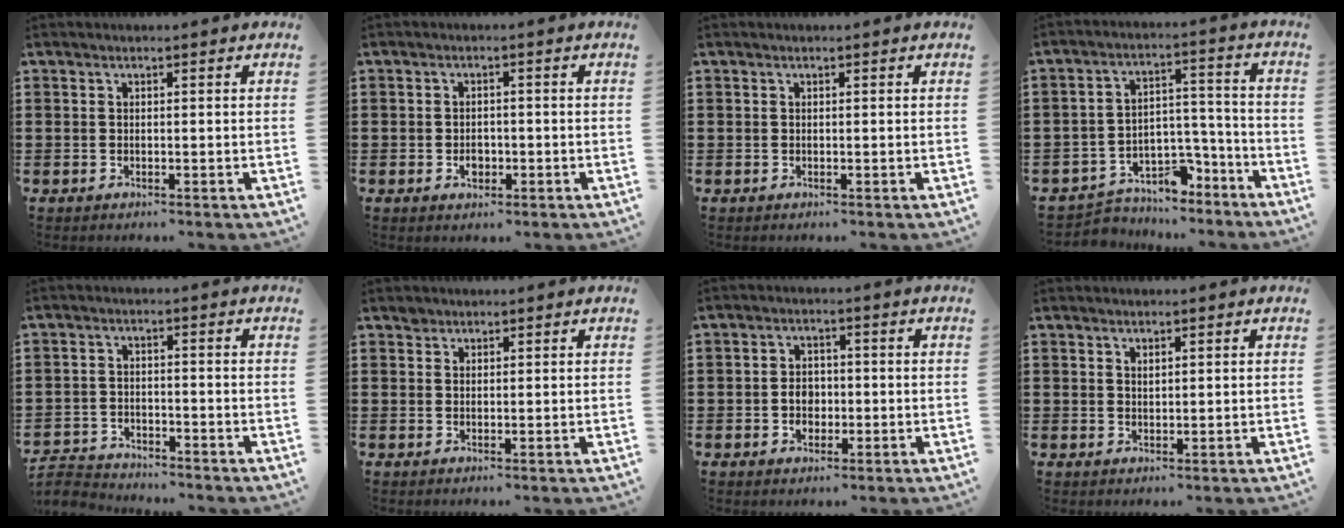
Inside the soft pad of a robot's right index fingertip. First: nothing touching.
{"total": 2.1, "force": [-0.7, 1.4, 1.4], "torque": [-0.028, 0.002, -0.014]}
{"total": 0.0}
{"total": 5.2, "force": [-4.1, 3.1, 1.0], "torque": [-0.022, 0.017, -0.079]}
{"total": 3.5, "force": [-3.4, 0.5, -0.1], "torque": [-0.013, 0.001, -0.078]}
{"total": 1.1, "force": [0.9, 0.6, 0.0], "torque": [-0.002, -0.001, 0.019]}
{"total": 3.5, "force": [-0.7, 2.7, 2.1], "torque": [-0.037, 0.002, -0.017]}
{"total": 0.7, "force": [0.6, 0.3, 0.3], "torque": [-0.007, 0.000, 0.012]}